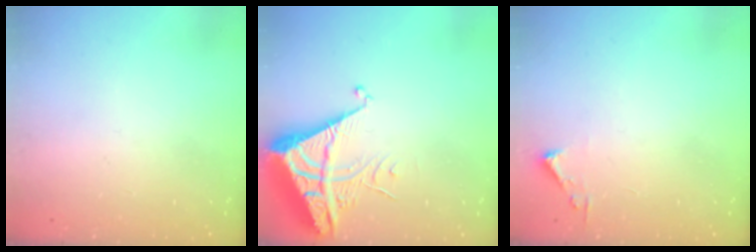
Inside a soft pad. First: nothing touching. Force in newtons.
{"total": 6.6, "press": 6.6, "slide": 0.6}
{"total": 2.4, "press": 2.4, "slide": 0.3}